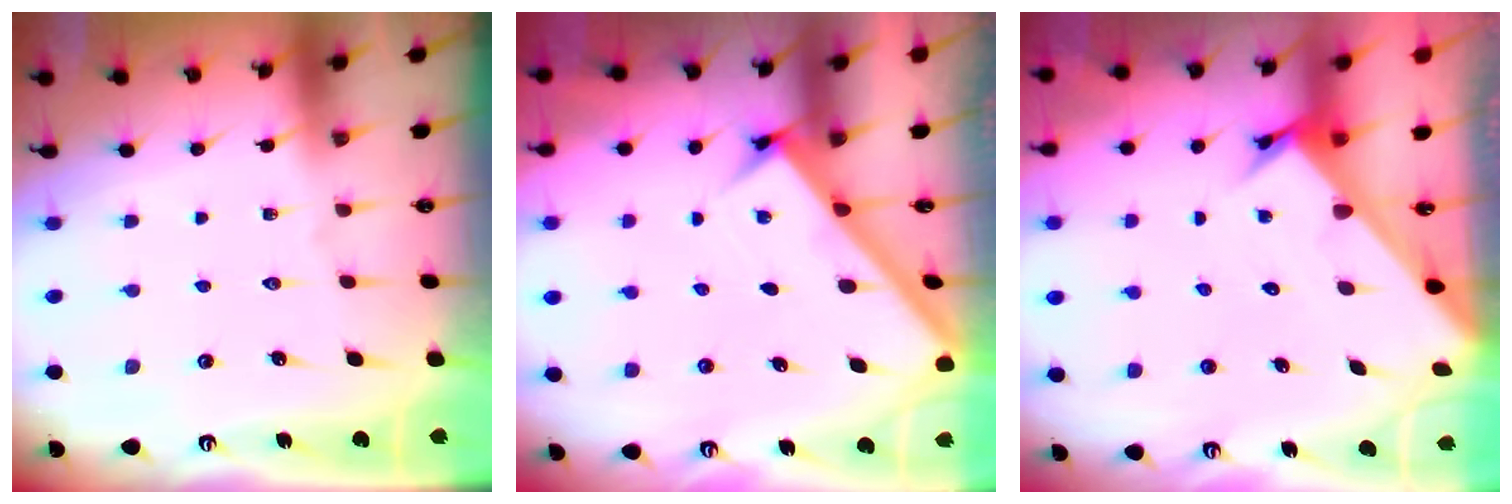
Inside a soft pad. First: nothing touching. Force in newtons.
{"total": 2.4, "press": 2.4, "slide": 0.3}
{"total": 2.6, "press": 2.6, "slide": 0.2}